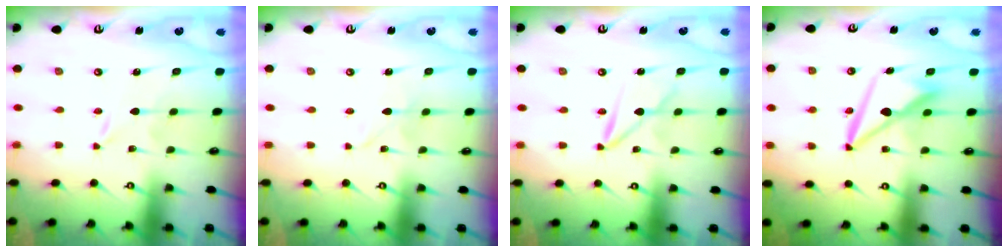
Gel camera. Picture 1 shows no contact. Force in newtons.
{"total": 2.7, "press": 2.7, "slide": 0.3}
{"total": 2.9, "press": 2.9, "slide": 0.3}
{"total": 8.7, "press": 8.6, "slide": 1.3}